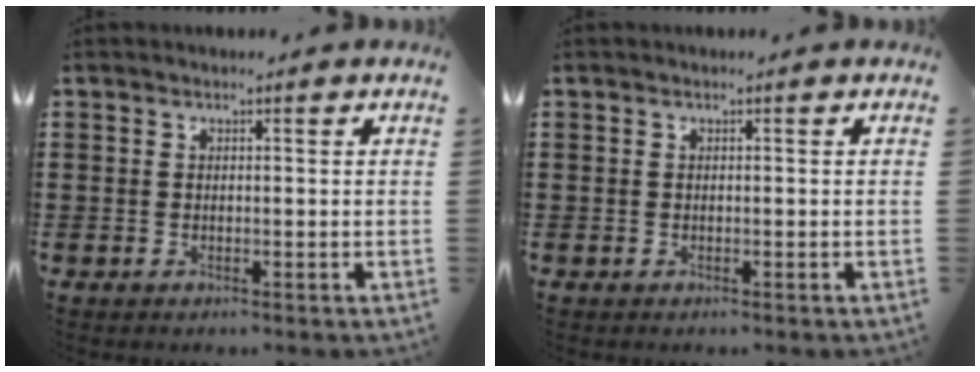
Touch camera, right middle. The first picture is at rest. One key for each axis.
{"total": 0.0}